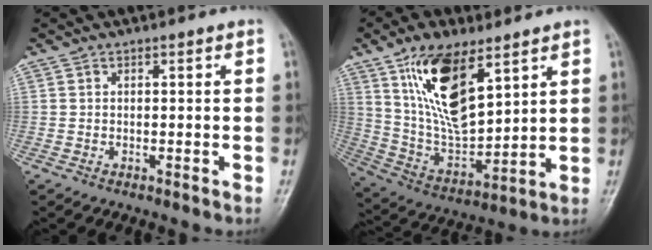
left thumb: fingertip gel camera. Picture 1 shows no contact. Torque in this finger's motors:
{"motor_torque": [2.49, 1.83, 2.03, -0.76, 0.42]}